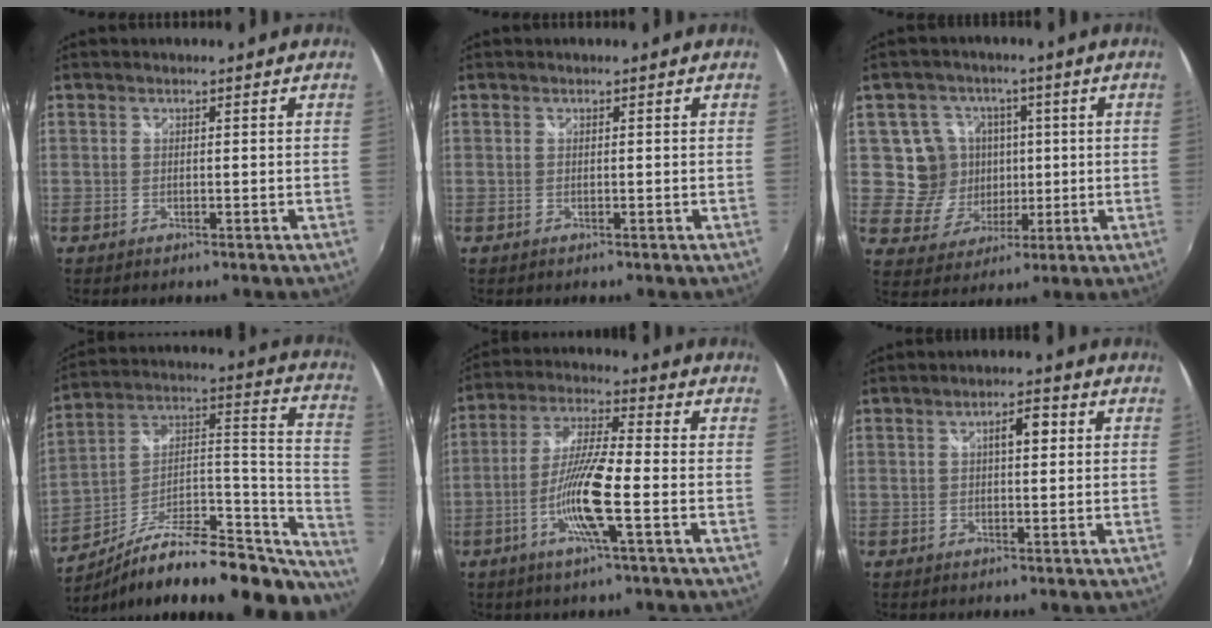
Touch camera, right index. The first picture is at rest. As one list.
[{"total": 0.0}, {"total": 9.6, "force": [1.2, 9.3, 2.4], "torque": [-0.067, 0.003, 0.024]}, {"total": 28.1, "force": [-18.8, 10.1, 18.4], "torque": [-0.245, 0.023, -0.286]}, {"total": 11.1, "force": [-3.8, 0.6, 10.4], "torque": [-0.214, -0.004, -0.077]}, {"total": 3.6, "force": [0.8, 1.2, 3.2], "torque": [-0.050, 0.010, 0.010]}]